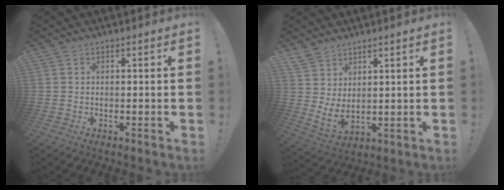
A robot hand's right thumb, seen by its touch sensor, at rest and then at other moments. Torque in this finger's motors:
{"motor_torque": [0.15, 0.11, 0.78, 0.22, 0.07]}